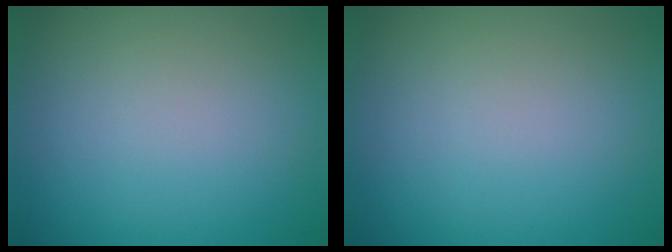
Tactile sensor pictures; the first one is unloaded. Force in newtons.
{"total": 0.0}